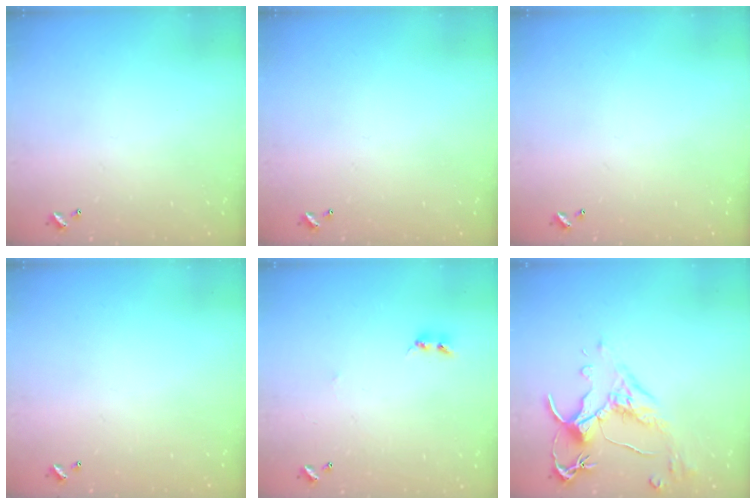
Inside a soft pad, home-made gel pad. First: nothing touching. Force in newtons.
{"total": 0.0}
{"total": 0.0}
{"total": 0.0}
{"total": 2.5, "press": 2.5, "slide": 0.4}
{"total": 2.5, "press": 2.1, "slide": 1.3}